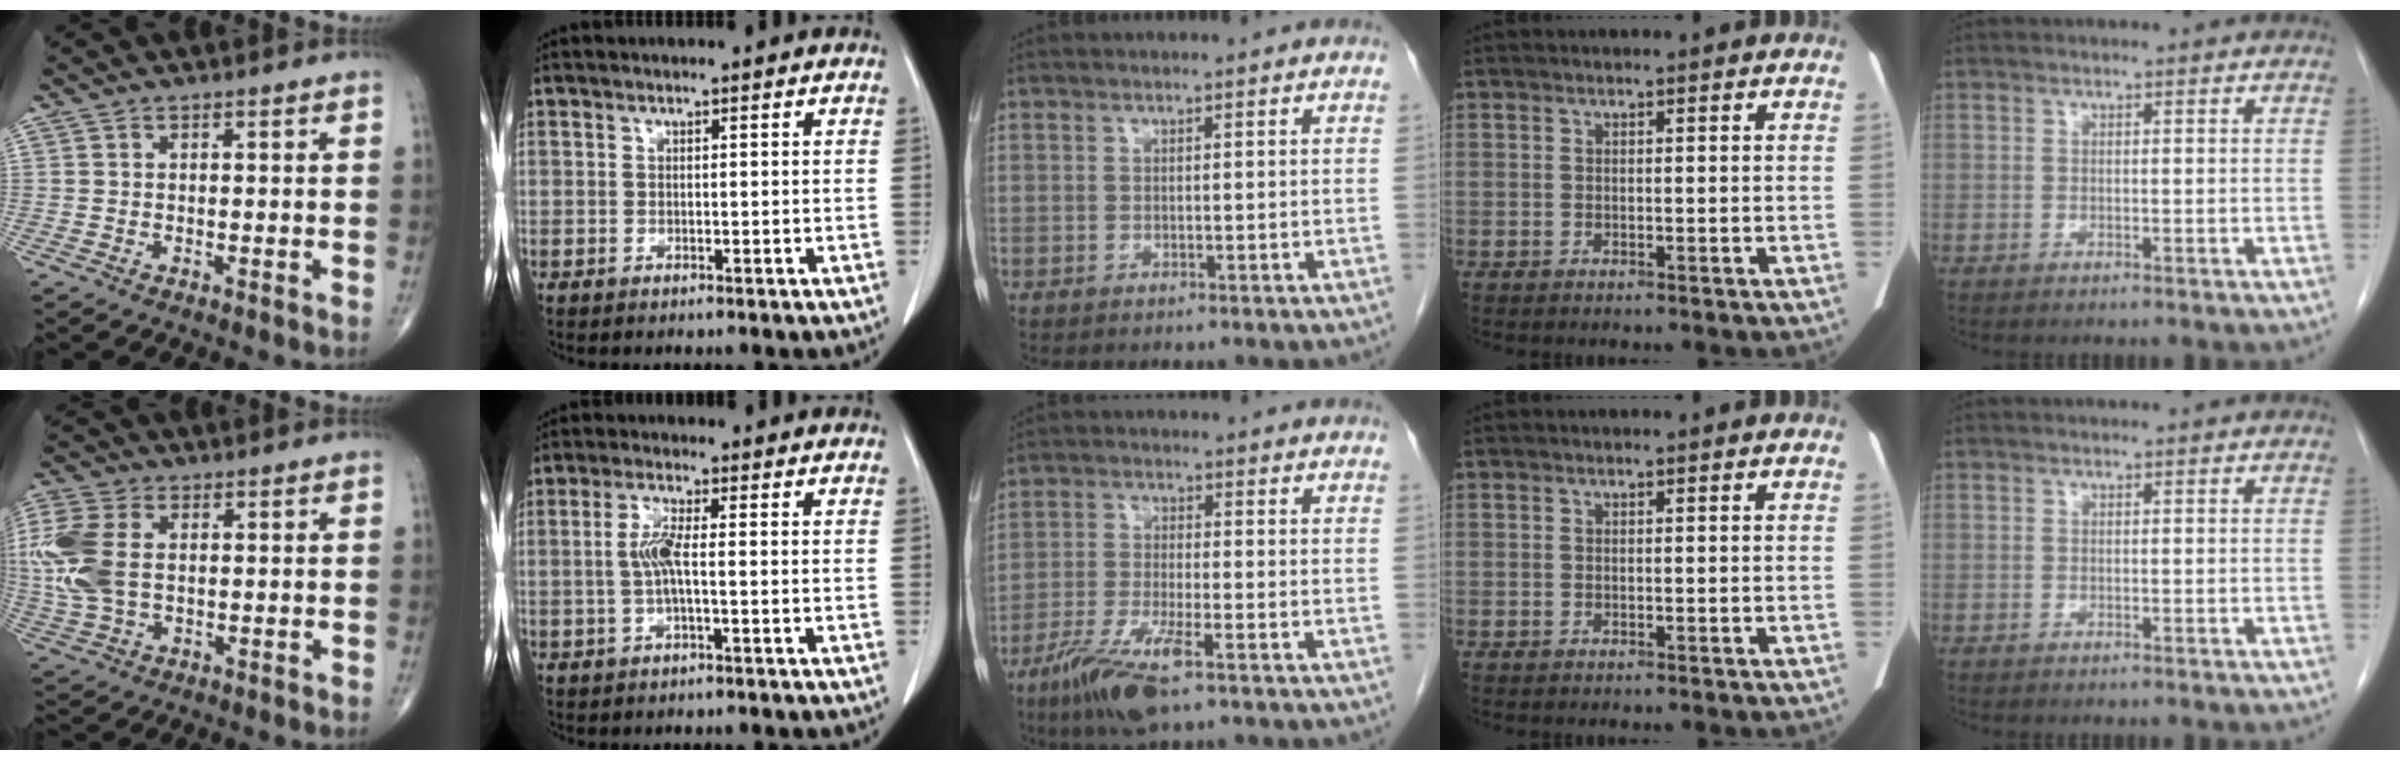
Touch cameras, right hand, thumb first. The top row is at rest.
{"thumb": {"total": 12.6, "force": [1.1, 7.9, 9.7], "torque": [-0.248, 0.008, 0.025]}, "index": {"total": 3.8, "force": [-0.2, 0.5, 3.8], "torque": [-0.082, 0.003, -0.004]}, "middle": {"total": 8.8, "force": [-5.5, 1.4, 6.8], "torque": [-0.139, -0.020, -0.098]}}